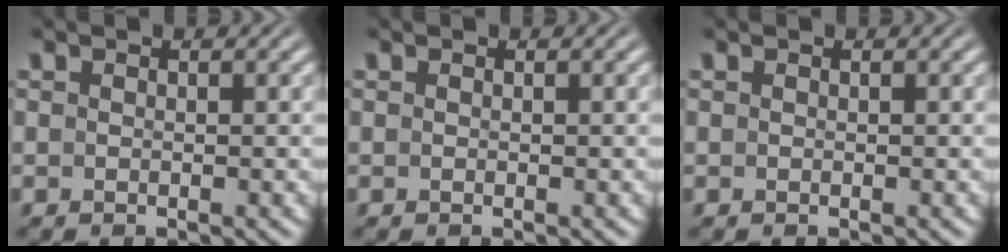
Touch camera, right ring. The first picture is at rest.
{"total": 0.0}
{"total": 0.0}